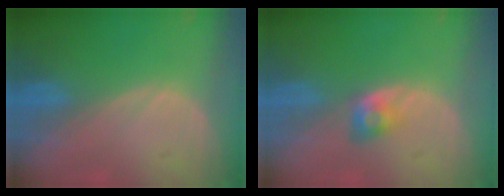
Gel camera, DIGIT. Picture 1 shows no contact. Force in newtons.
{"total": 2.9, "press": 2.5, "slide": 1.4}